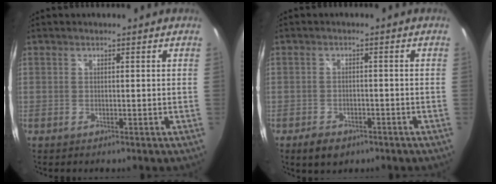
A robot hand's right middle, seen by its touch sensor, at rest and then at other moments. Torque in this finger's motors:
{"motor_torque": [0.53, -0.53, 0.07, 0.05]}